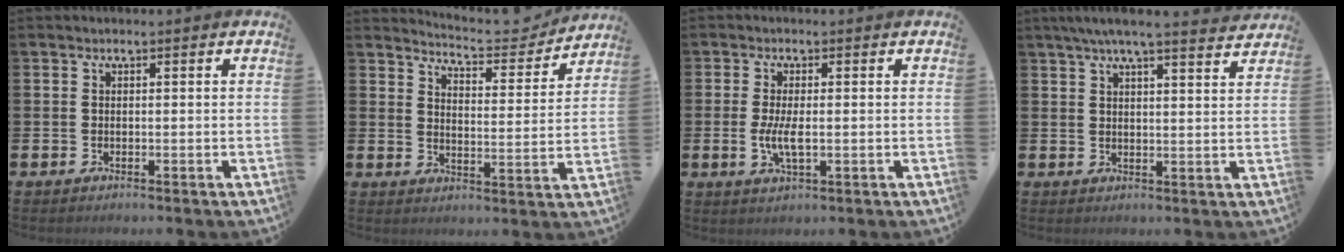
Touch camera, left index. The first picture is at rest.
{"total": 5.6, "force": [5.5, 0.6, 0.8], "torque": [-0.029, -0.042, 0.091]}
{"total": 3.6, "force": [-0.3, 1.2, 3.3], "torque": [-0.060, 0.002, -0.005]}
{"total": 5.7, "force": [5.1, 0.0, 2.3], "torque": [-0.047, -0.020, 0.090]}